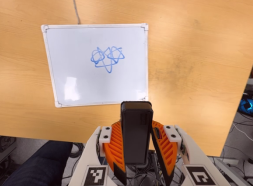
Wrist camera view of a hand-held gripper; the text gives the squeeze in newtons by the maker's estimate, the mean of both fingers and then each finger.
{"total": 5.4, "left": 4.9, "right": 5.9}